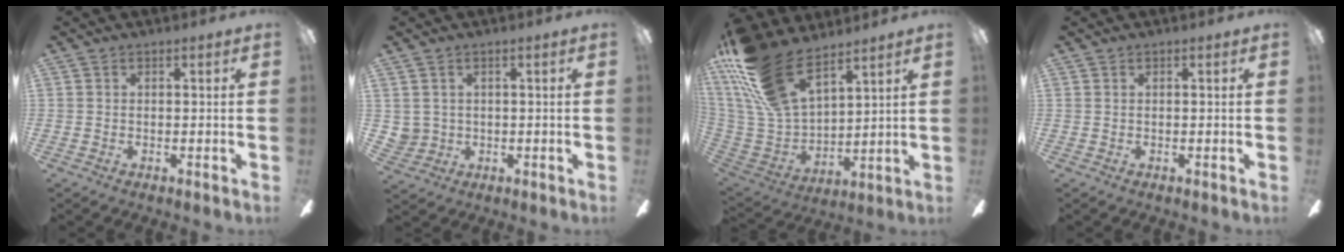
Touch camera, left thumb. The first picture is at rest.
{"total": 3.1, "force": [1.3, 2.8, -0.1], "torque": [-0.008, 0.003, 0.028]}
{"total": 21.4, "force": [14.4, 9.9, 12.4], "torque": [-0.290, -0.083, 0.263]}
{"total": 0.0}